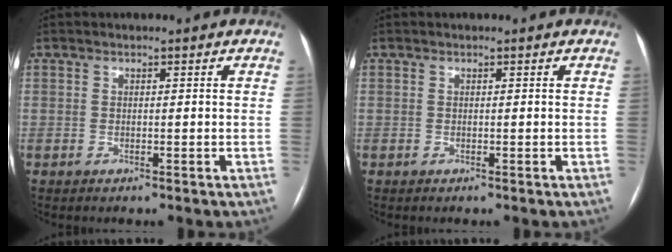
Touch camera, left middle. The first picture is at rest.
{"total": 0.0}